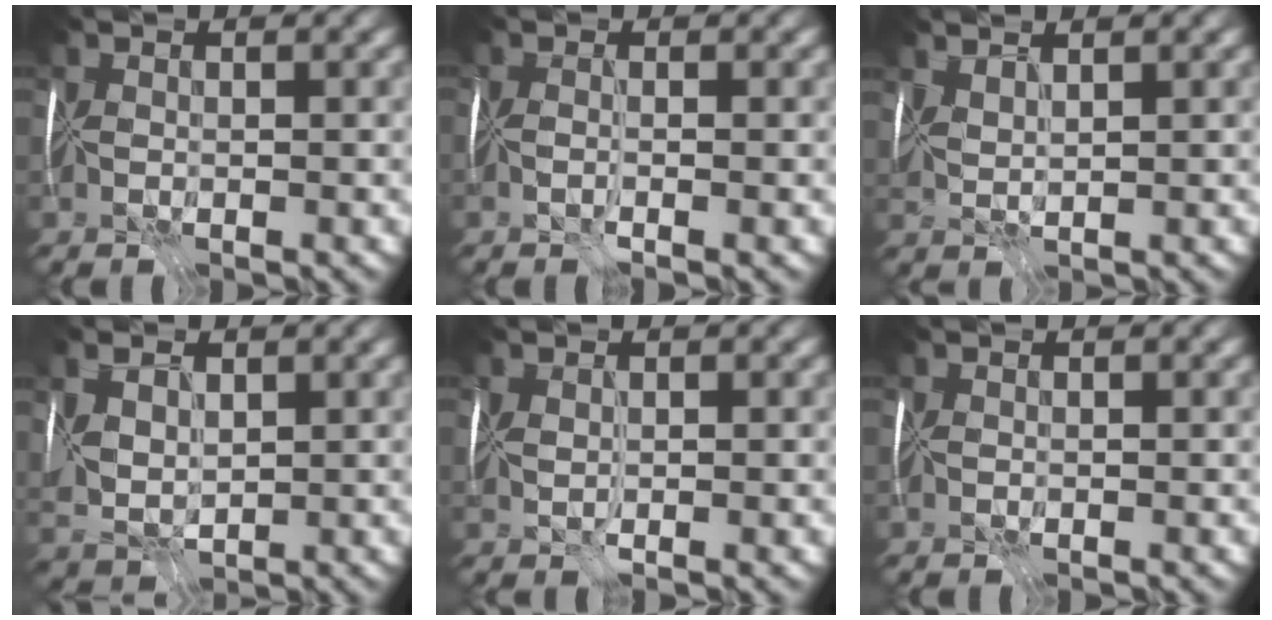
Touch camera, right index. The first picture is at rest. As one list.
[{"total": 1.6, "force": [-1.1, -1.1, 0.1], "torque": [-0.009, -0.010, -0.017]}, {"total": 1.3, "force": [1.0, -0.9, 0.2], "torque": [-0.016, -0.002, 0.030]}, {"total": 3.9, "force": [0.6, 2.5, 2.8], "torque": [-0.076, 0.002, 0.022]}, {"total": 0.6, "force": [-0.1, -0.6, 0.1], "torque": [-0.007, -0.006, 0.007]}, {"total": 0.0}]